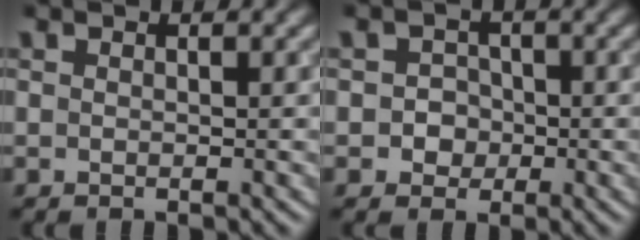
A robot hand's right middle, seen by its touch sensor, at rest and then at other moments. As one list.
[{"total": 1.9, "force": [-0.3, 1.8, 0.5], "torque": [0.016, -0.001, -0.014]}]